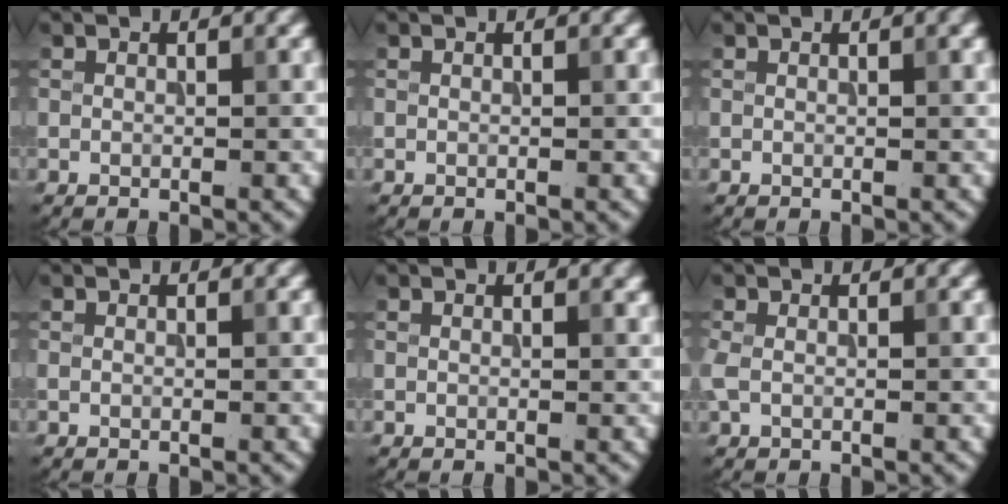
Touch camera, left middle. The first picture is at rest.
{"total": 0.0}
{"total": 0.8, "force": [0.4, 0.2, 0.7], "torque": [-0.006, 0.005, 0.005]}
{"total": 0.0}
{"total": 0.6, "force": [0.5, 0.1, 0.3], "torque": [-0.001, 0.002, 0.008]}
{"total": 1.2, "force": [-0.1, 0.7, 1.0], "torque": [-0.027, 0.000, -0.005]}